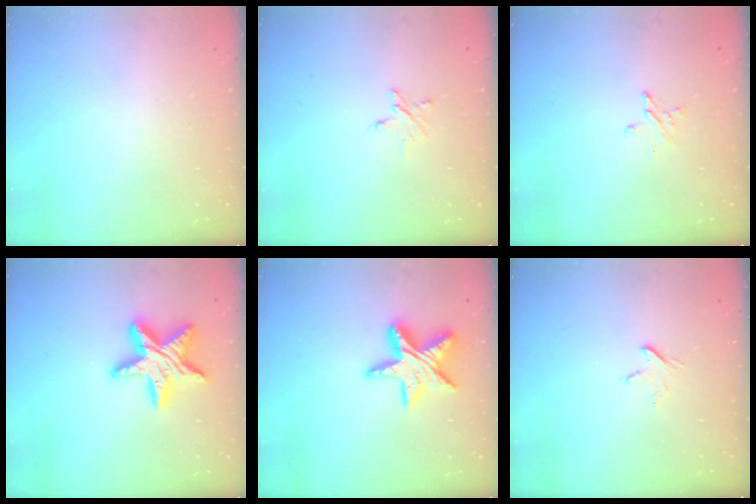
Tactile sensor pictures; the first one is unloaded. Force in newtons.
{"total": 2.5, "press": 2.5, "slide": 0.2}
{"total": 2.2, "press": 2.2, "slide": 0.2}
{"total": 15.5, "press": 15.5, "slide": 0.9}
{"total": 13.6, "press": 13.6, "slide": 0.8}
{"total": 3.6, "press": 3.5, "slide": 0.3}